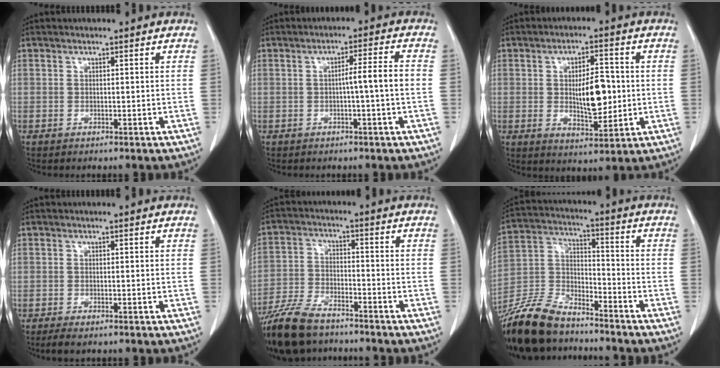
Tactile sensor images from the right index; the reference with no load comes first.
{"total": 4.4, "force": [-0.7, -0.7, 4.3], "torque": [-0.064, 0.009, -0.012]}
{"total": 8.4, "force": [0.1, 3.0, 7.8], "torque": [-0.127, -0.001, 0.006]}
{"total": 2.3, "force": [-1.8, 0.5, 1.3], "torque": [-0.025, -0.006, -0.029]}
{"total": 12.0, "force": [-9.7, 3.8, 5.9], "torque": [-0.120, -0.021, -0.177]}
{"total": 15.8, "force": [-13.5, 4.9, 6.4], "torque": [-0.136, 0.000, -0.256]}